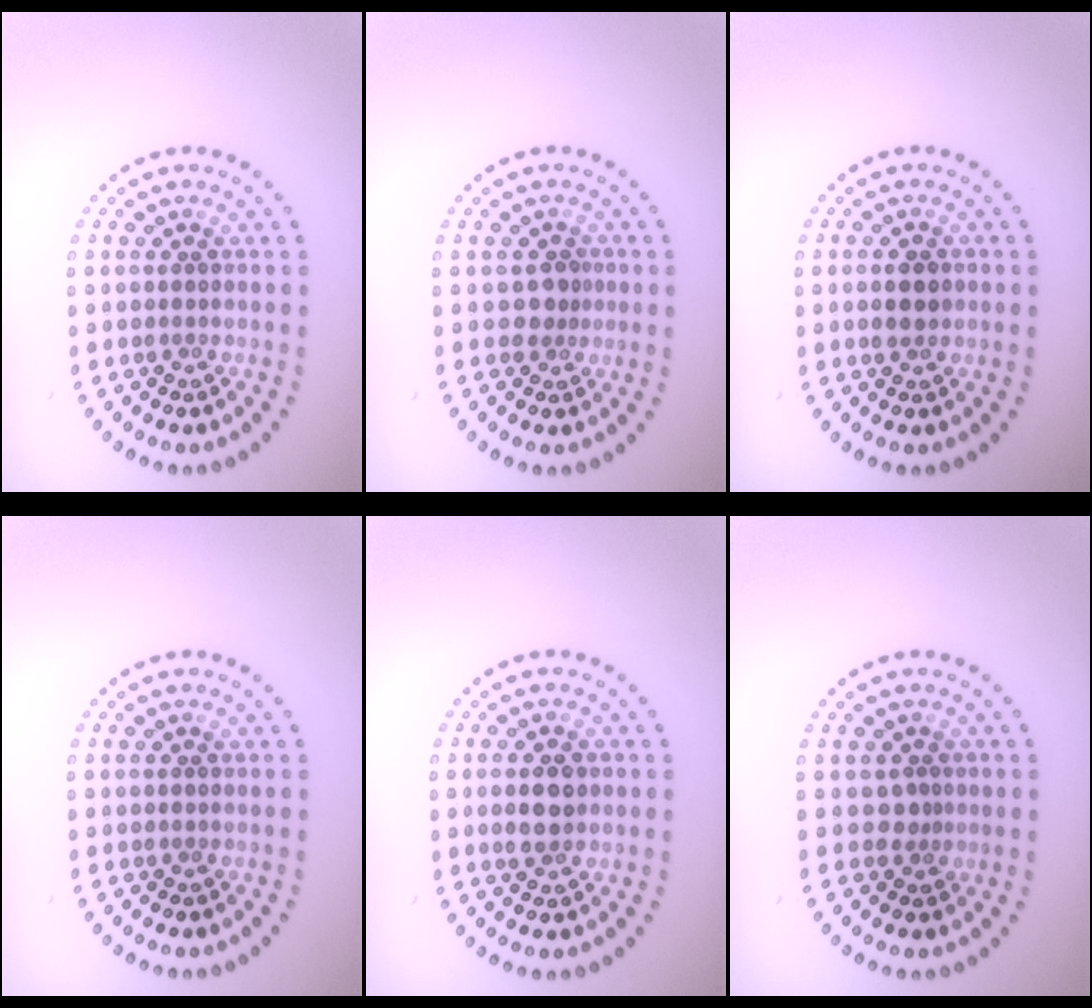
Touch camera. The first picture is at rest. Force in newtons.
{"total": 1.4, "press": 1.1, "slide": 0.9}
{"total": 2.3, "press": 2.3, "slide": 0.0}
{"total": 0.0}
{"total": 2.8, "press": 2.8, "slide": 0.2}
{"total": 0.9, "press": 0.5, "slide": 0.7}